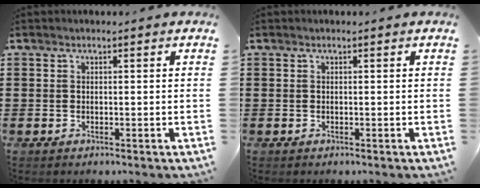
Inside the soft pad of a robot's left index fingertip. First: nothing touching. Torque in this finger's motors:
{"motor_torque": [-0.13, 0.06, 0.00, -0.01]}